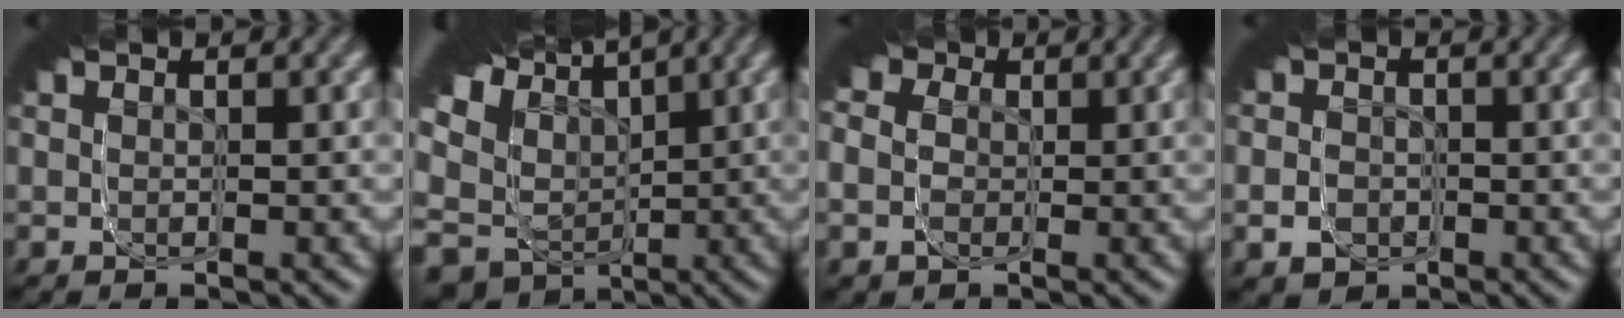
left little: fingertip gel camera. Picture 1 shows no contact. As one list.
[{"total": 14.8, "force": [-2.4, 11.1, 9.5], "torque": [-0.155, -0.013, -0.048]}, {"total": 8.9, "force": [1.1, 7.4, 4.8], "torque": [-0.055, 0.008, 0.002]}, {"total": 2.5, "force": [-0.6, 2.4, 0.6], "torque": [-0.004, -0.014, -0.008]}]